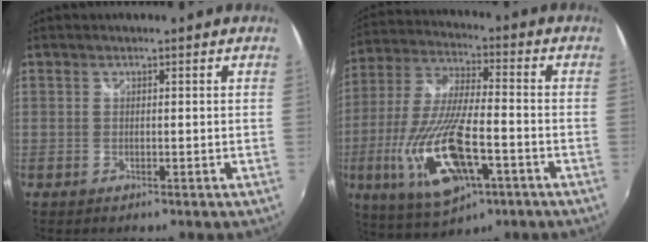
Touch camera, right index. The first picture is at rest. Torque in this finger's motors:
{"motor_torque": [1.44, -0.70, 1.05, 0.21]}